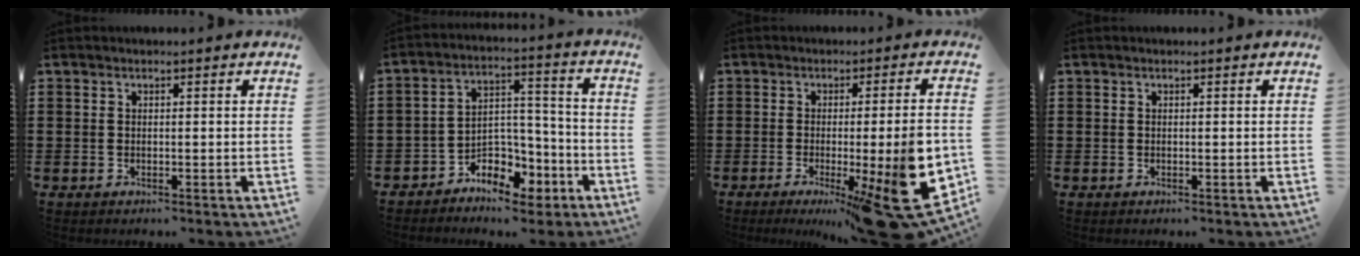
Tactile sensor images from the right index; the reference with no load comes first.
{"total": 6.7, "force": [-4.5, 4.2, 2.5], "torque": [-0.045, 0.022, -0.081]}
{"total": 14.2, "force": [-4.8, 1.7, 13.2], "torque": [-0.173, -0.017, -0.067]}
{"total": 0.0}